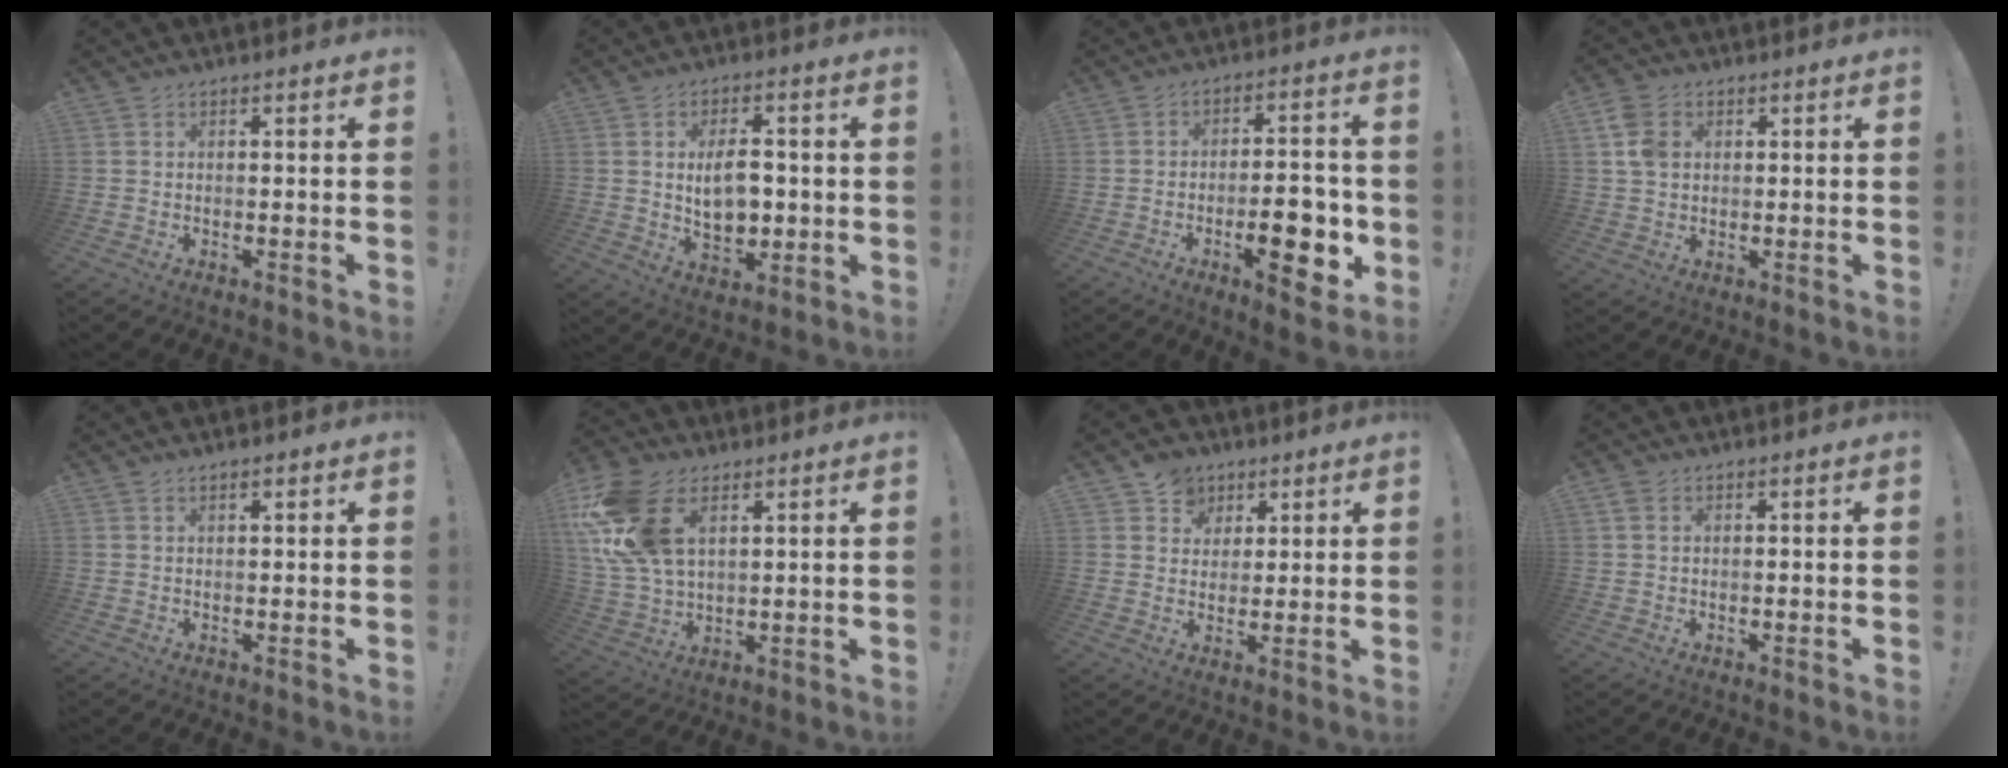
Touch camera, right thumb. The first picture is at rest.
{"total": 9.8, "force": [0.4, 6.2, 7.6], "torque": [-0.123, -0.003, 0.005]}
{"total": 13.9, "force": [-4.5, 5.4, 12.1], "torque": [-0.148, 0.007, -0.066]}
{"total": 7.3, "force": [2.1, 5.5, 4.4], "torque": [-0.094, 0.006, 0.043]}
{"total": 1.2, "force": [0.9, 0.4, 0.7], "torque": [-0.008, -0.002, 0.016]}
{"total": 18.8, "force": [7.3, 11.9, 12.7], "torque": [-0.257, -0.020, 0.138]}
{"total": 6.9, "force": [3.5, 5.9, 0.9], "torque": [-0.009, -0.026, 0.068]}
{"total": 1.7, "force": [0.8, 1.2, 0.9], "torque": [-0.019, 0.004, 0.016]}